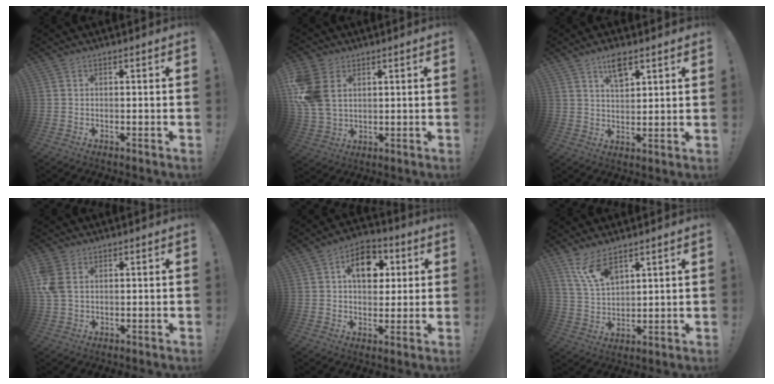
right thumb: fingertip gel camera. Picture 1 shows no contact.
{"total": 12.7, "force": [3.6, 9.1, 8.1], "torque": [-0.170, -0.009, 0.074]}
{"total": 6.7, "force": [4.3, 2.6, 4.4], "torque": [-0.074, -0.016, 0.074]}
{"total": 6.3, "force": [2.0, 4.3, 4.2], "torque": [-0.094, -0.003, 0.040]}
{"total": 12.2, "force": [3.6, 8.6, 7.9], "torque": [-0.098, 0.001, 0.062]}
{"total": 9.4, "force": [6.8, 3.5, 5.5], "torque": [-0.106, -0.034, 0.128]}